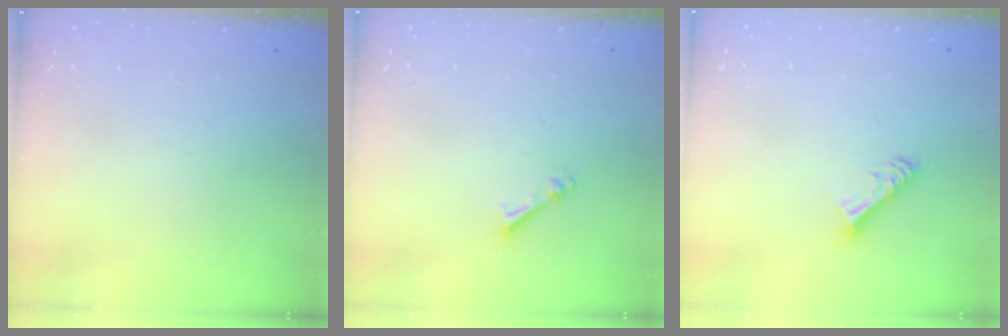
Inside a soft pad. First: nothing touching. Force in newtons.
{"total": 2.5, "press": 2.5, "slide": 0.4}
{"total": 6.7, "press": 6.7, "slide": 0.6}